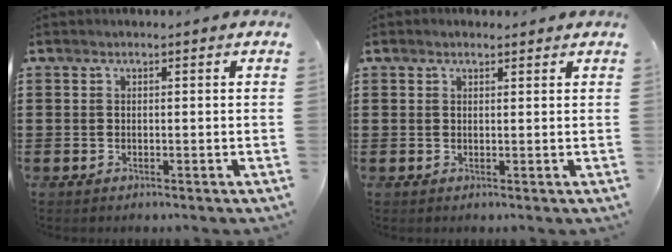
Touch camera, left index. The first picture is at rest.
{"total": 1.0, "force": [0.9, 0.3, 0.2], "torque": [-0.006, 0.002, 0.018]}